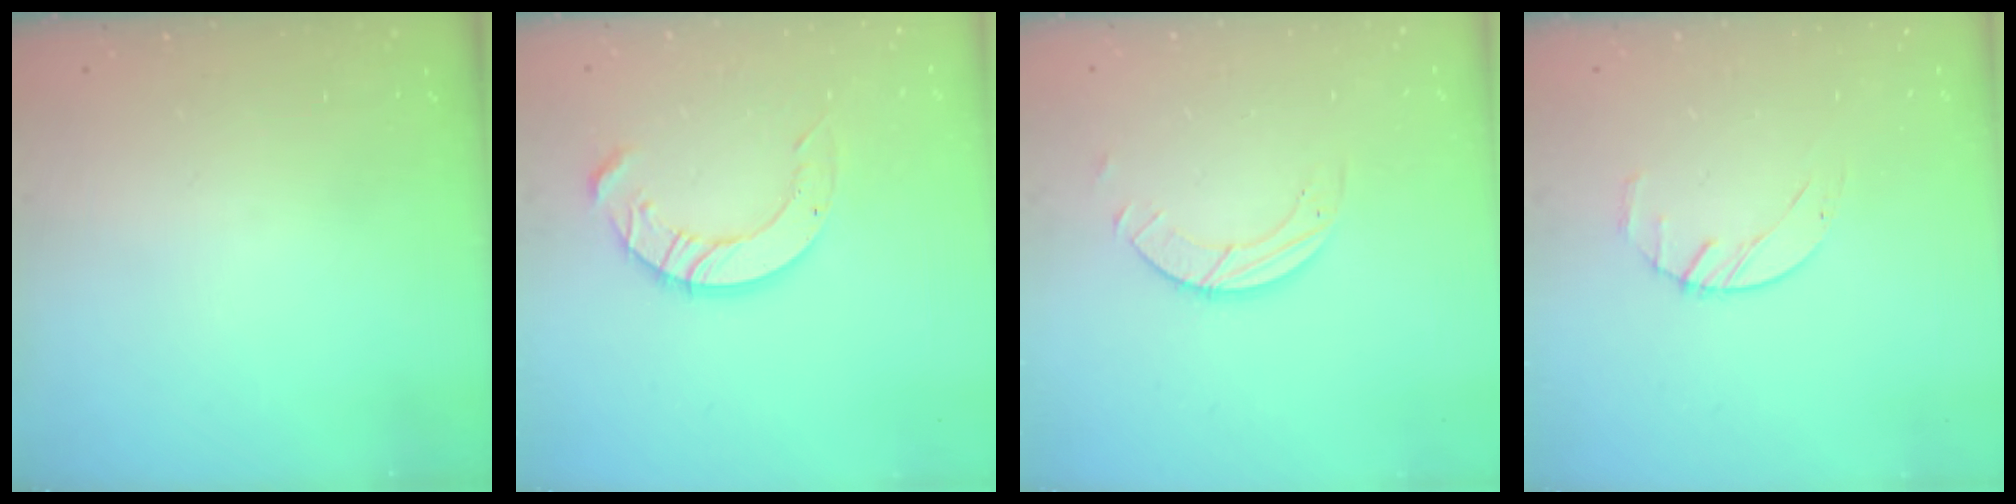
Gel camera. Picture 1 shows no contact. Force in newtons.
{"total": 8.3, "press": 8.3, "slide": 0.8}
{"total": 3.2, "press": 3.1, "slide": 0.3}
{"total": 2.5, "press": 2.5, "slide": 0.4}